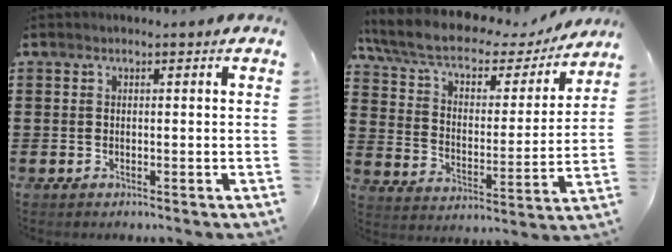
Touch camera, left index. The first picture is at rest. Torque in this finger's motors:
{"motor_torque": [1.54, -0.60, 1.05, 0.21]}